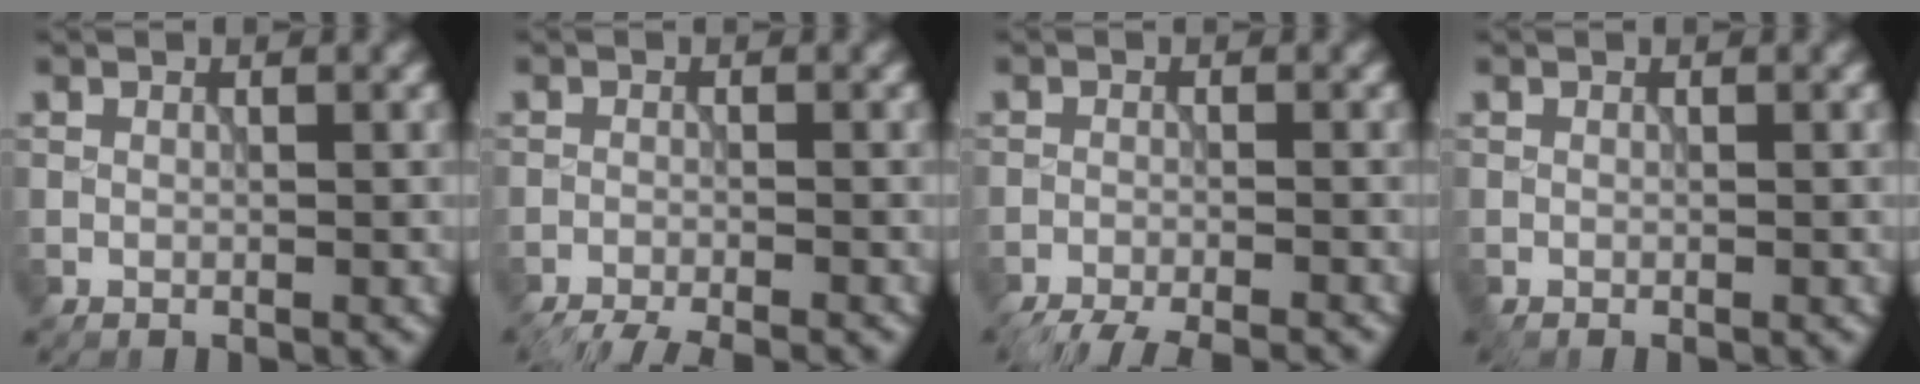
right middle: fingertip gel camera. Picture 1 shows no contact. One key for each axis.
{"total": 6.6, "fx": -6.1, "fy": 1.2, "fz": 2.2, "tx": -0.029, "ty": -0.015, "tz": -0.089}
{"total": 8.1, "fx": -7.4, "fy": 1.6, "fz": 2.8, "tx": -0.037, "ty": -0.018, "tz": -0.106}
{"total": 0.7, "fx": -0.6, "fy": 0.0, "fz": 0.4, "tx": -0.001, "ty": -0.003, "tz": -0.010}